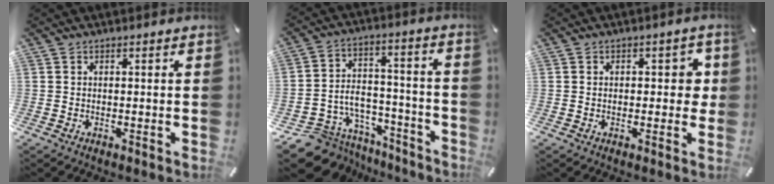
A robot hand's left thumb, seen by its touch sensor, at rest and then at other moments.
{"total": 10.5, "force": [-5.8, 8.4, 2.4], "torque": [-0.047, 0.023, -0.091]}
{"total": 4.4, "force": [0.4, 2.6, 3.6], "torque": [-0.038, 0.000, -0.003]}